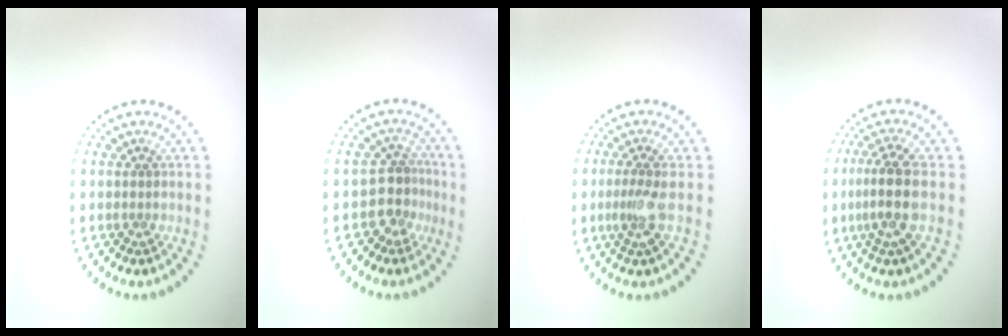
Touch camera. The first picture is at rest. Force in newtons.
{"total": 2.8, "press": 2.1, "slide": 1.9}
{"total": 2.1, "press": 1.6, "slide": 1.4}
{"total": 3.7, "press": 3.1, "slide": 2.0}